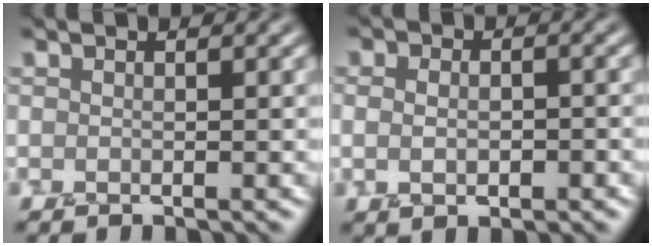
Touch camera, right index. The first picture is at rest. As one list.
[{"total": 4.2, "force": [0.2, 2.8, 3.2], "torque": [-0.013, 0.012, -0.008]}]